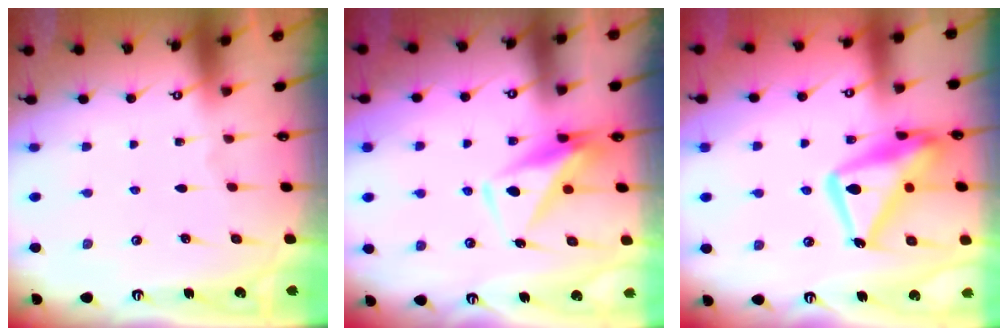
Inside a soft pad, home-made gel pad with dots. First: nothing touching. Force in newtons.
{"total": 9.6, "press": 9.5, "slide": 1.3}
{"total": 18.9, "press": 18.8, "slide": 1.8}